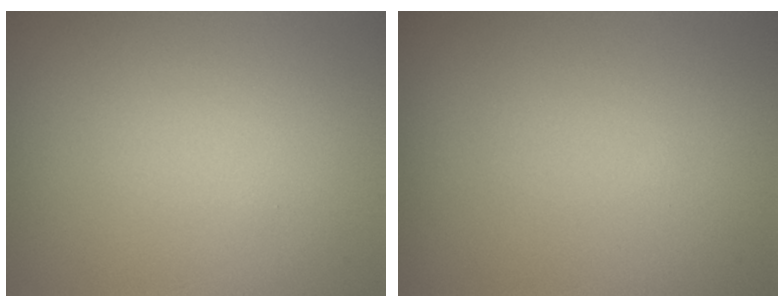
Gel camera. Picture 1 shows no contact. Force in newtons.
{"total": 0.0}